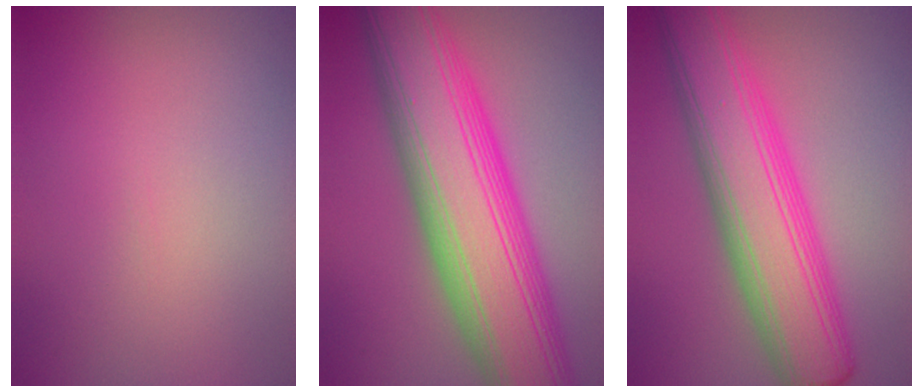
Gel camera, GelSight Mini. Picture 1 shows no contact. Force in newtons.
{"total": 14.7, "press": 14.7, "slide": 0.5}
{"total": 10.0, "press": 10.0, "slide": 0.2}